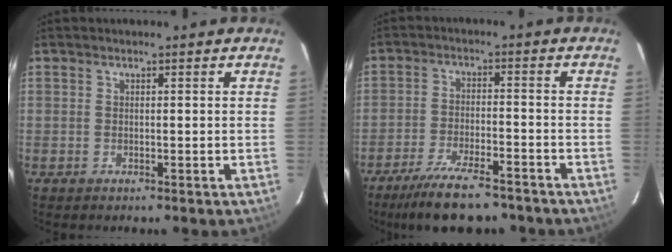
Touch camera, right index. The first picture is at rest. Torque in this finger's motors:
{"motor_torque": [1.12, -1.02, 0.26, 0.07]}